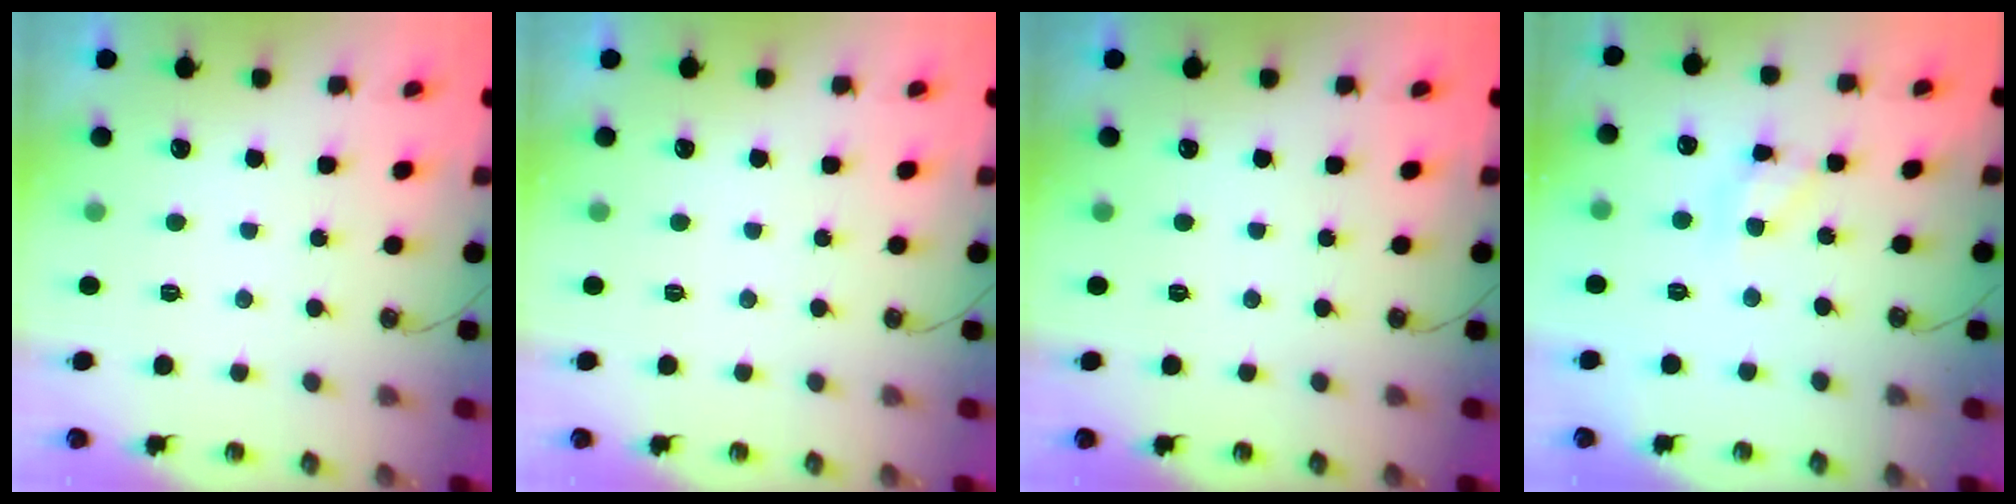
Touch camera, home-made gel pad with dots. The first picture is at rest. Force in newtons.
{"total": 0.0}
{"total": 0.0}
{"total": 8.8, "press": 8.8, "slide": 0.3}